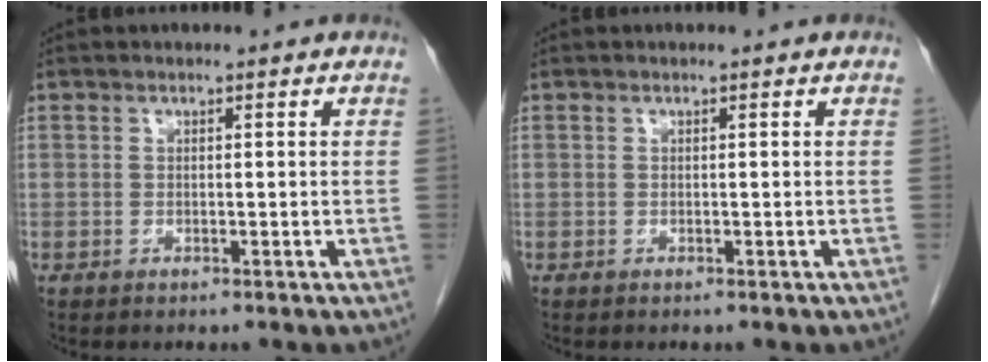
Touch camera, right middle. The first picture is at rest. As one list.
[{"total": 0.0}]